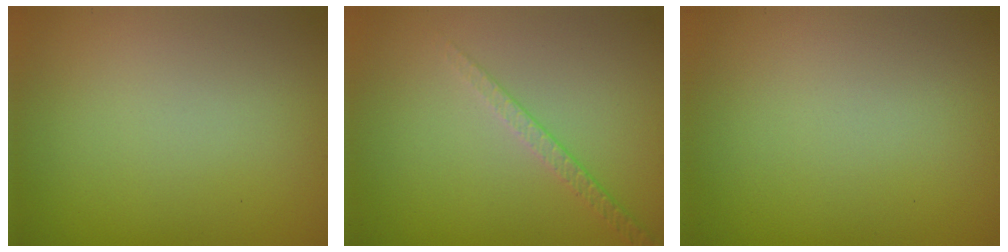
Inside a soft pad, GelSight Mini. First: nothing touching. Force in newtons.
{"total": 1.6, "press": 1.0, "slide": 1.3}
{"total": 0.0}